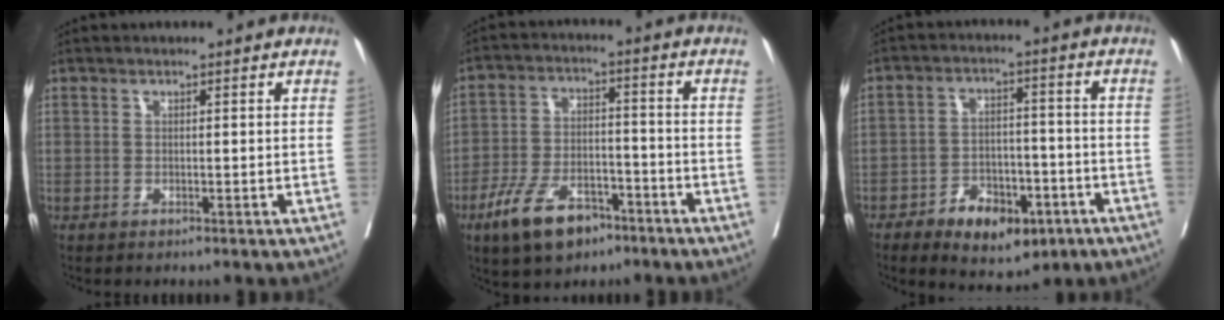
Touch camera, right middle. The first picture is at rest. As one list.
[{"total": 9.9, "force": [-6.2, 4.7, 6.2], "torque": [-0.127, 0.001, -0.108]}, {"total": 10.0, "force": [-5.4, 5.2, 6.5], "torque": [-0.101, 0.008, -0.077]}]